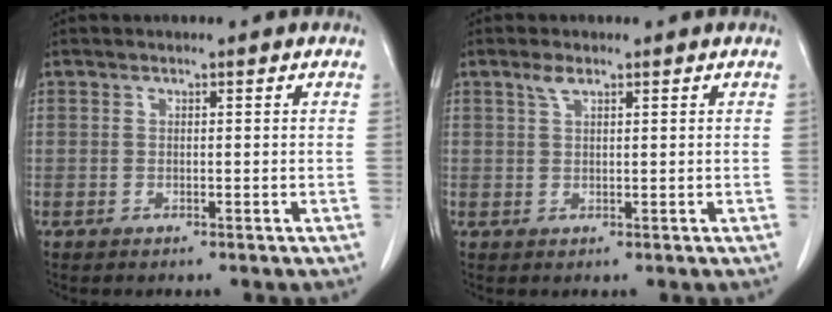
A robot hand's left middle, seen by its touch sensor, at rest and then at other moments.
{"total": 1.7, "force": [1.2, 0.5, 1.2], "torque": [-0.026, 0.005, 0.024]}